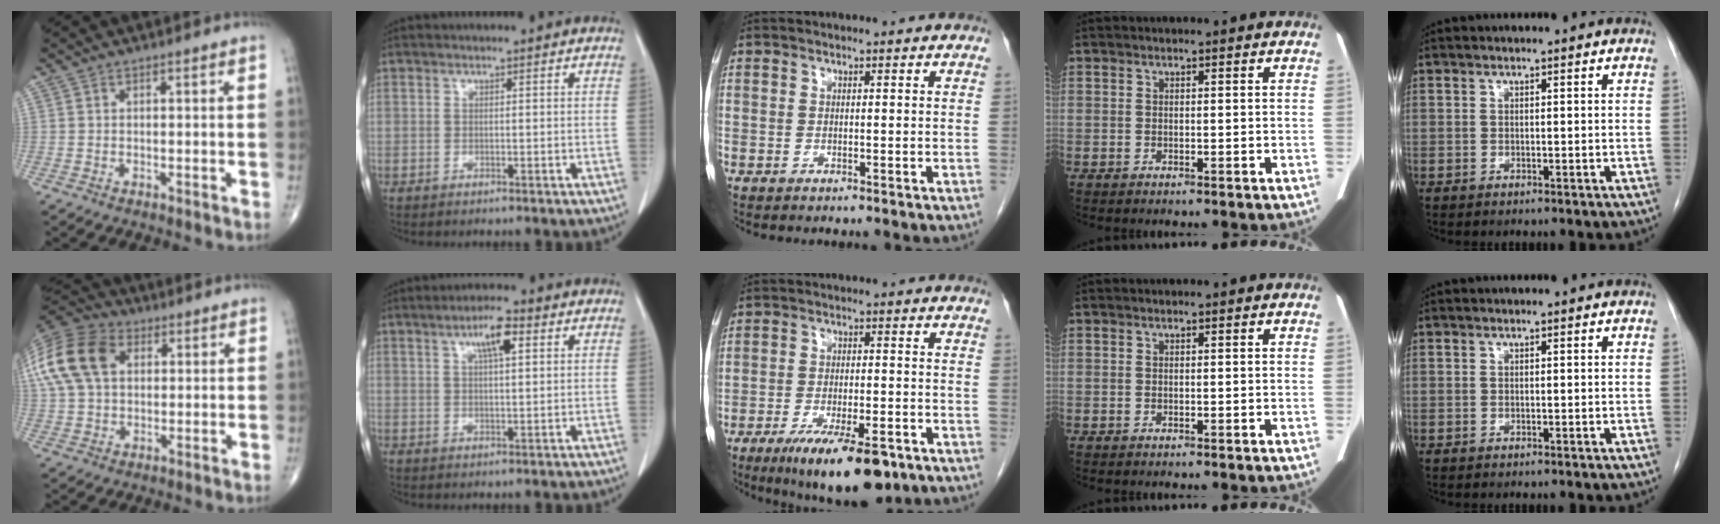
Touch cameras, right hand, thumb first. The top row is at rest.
{"thumb": {"total": 20.1, "force": [5.7, 14.0, 13.2], "torque": [-0.306, 0.041, 0.103]}, "index": {"total": 5.1, "force": [2.2, 1.0, 4.5], "torque": [-0.081, 0.008, 0.039]}, "middle": {"total": 12.3, "force": [-7.9, 3.0, 8.9], "torque": [-0.132, -0.017, -0.120]}}